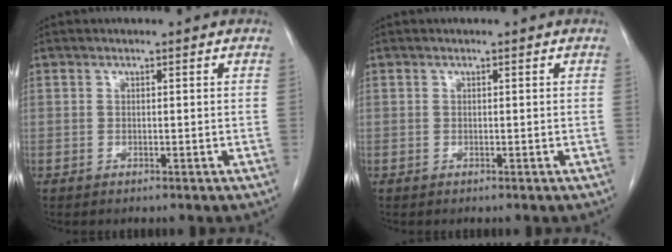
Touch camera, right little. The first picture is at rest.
{"total": 0.0}